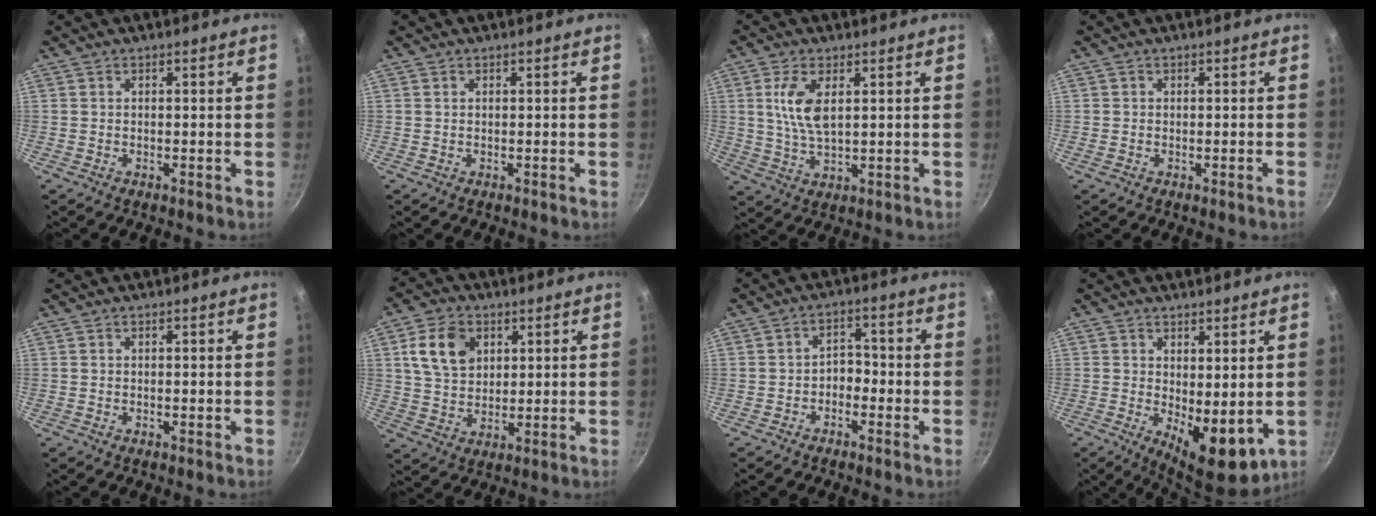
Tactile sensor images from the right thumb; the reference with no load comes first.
{"total": 0.0}
{"total": 7.5, "force": [2.1, 3.4, 6.4], "torque": [-0.123, -0.009, 0.044]}
{"total": 0.7, "force": [-0.3, 0.1, 0.6], "torque": [-0.009, 0.003, -0.006]}
{"total": 0.0}
{"total": 10.3, "force": [3.5, 7.3, 6.4], "torque": [-0.096, -0.005, 0.066]}
{"total": 3.3, "force": [-1.6, 2.3, 1.9], "torque": [-0.005, 0.025, -0.030]}
{"total": 9.0, "force": [0.2, 4.2, 7.9], "torque": [-0.090, -0.021, 0.014]}